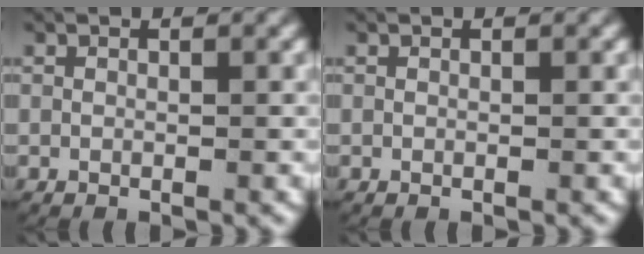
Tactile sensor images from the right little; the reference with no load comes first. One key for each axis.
{"total": 0.0}